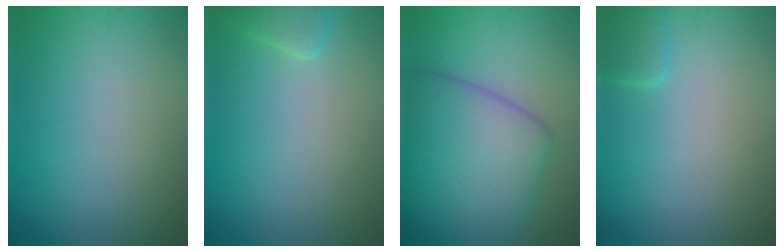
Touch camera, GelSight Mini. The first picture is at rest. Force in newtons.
{"total": 1.5, "press": 1.5, "slide": 0.1}
{"total": 8.8, "press": 8.8, "slide": 0.5}
{"total": 1.5, "press": 1.5, "slide": 0.1}